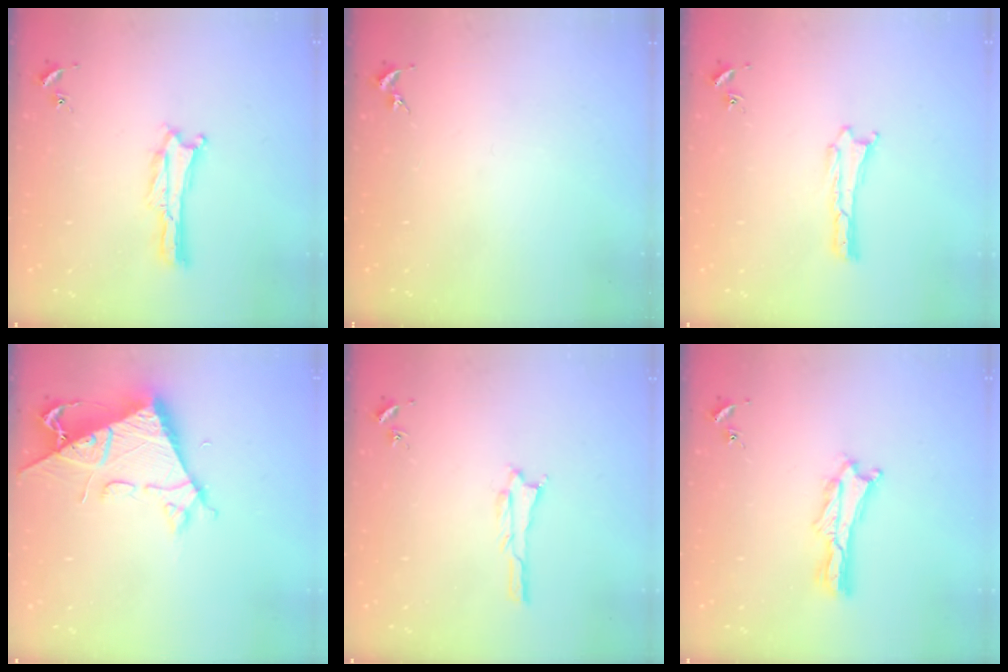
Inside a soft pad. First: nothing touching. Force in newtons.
{"total": 0.0}
{"total": 0.0}
{"total": 8.4, "press": 8.3, "slide": 0.8}
{"total": 1.1, "press": 1.1, "slide": 0.1}
{"total": 2.1, "press": 2.1, "slide": 0.3}